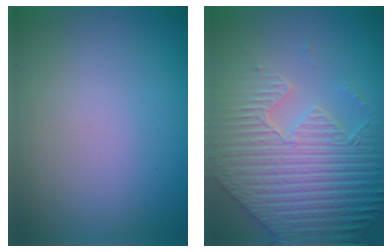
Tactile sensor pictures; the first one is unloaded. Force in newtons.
{"total": 9.3, "press": 6.5, "slide": 6.6}